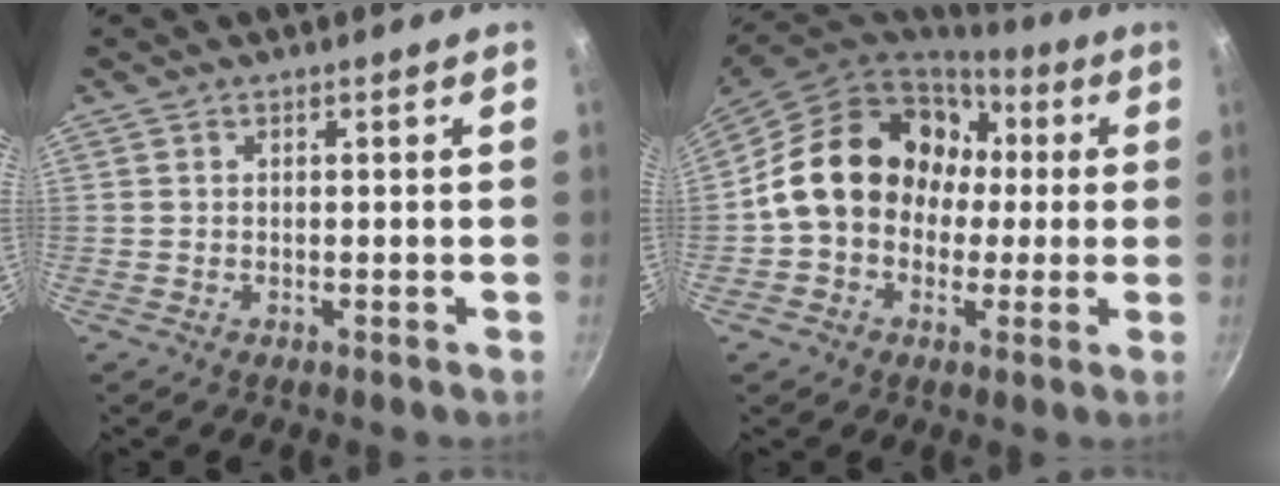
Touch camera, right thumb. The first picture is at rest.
{"total": 18.3, "force": [1.7, 15.1, 10.2], "torque": [-0.127, 0.049, 0.022]}